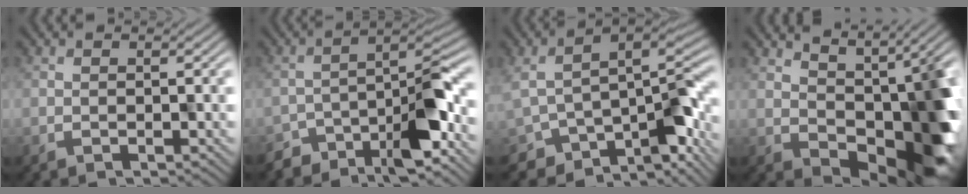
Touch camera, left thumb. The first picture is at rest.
{"total": 7.1, "force": [-5.1, 2.3, 4.4], "torque": [-0.040, 0.008, -0.095]}
{"total": 8.6, "force": [-3.8, 4.0, 6.6], "torque": [-0.095, -0.008, -0.053]}
{"total": 10.3, "force": [2.9, 5.0, 8.5], "torque": [-0.112, -0.020, 0.068]}